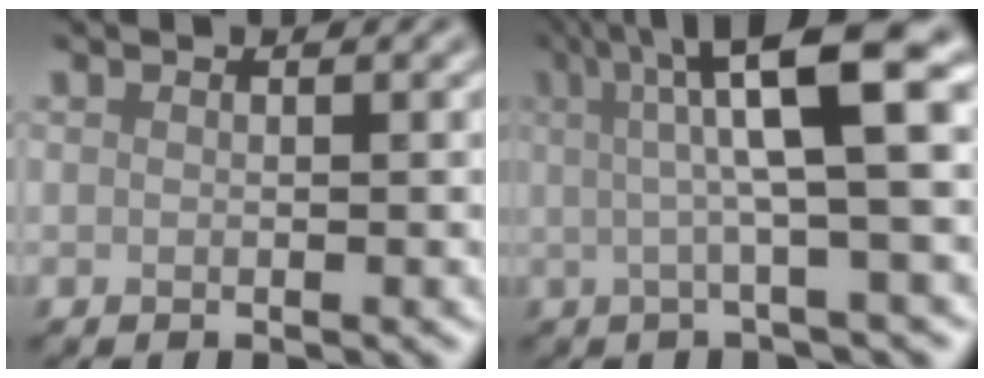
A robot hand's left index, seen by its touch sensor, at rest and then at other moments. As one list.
[{"total": 9.3, "force": [2.4, 1.8, 8.8], "torque": [-0.117, 0.021, 0.029]}]